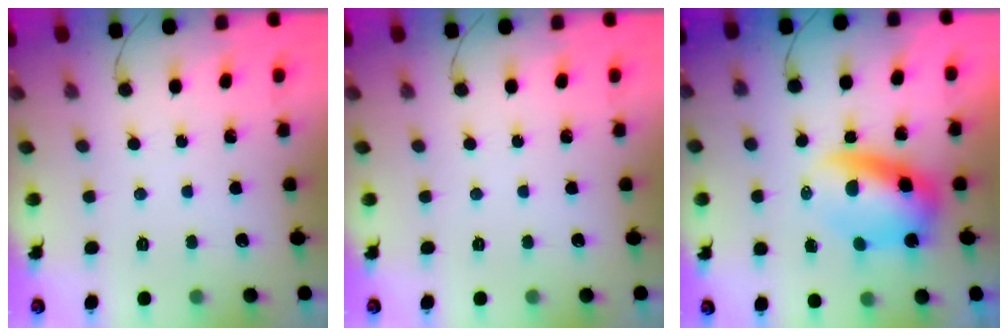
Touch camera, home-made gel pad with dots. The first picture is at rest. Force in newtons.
{"total": 0.0}
{"total": 8.9, "press": 8.7, "slide": 1.9}